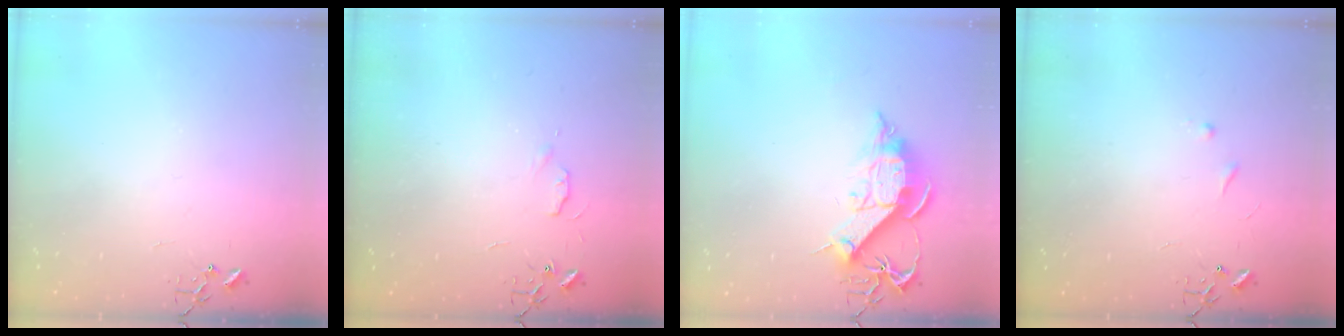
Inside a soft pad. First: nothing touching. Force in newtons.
{"total": 4.6, "press": 4.6, "slide": 0.7}
{"total": 13.2, "press": 13.1, "slide": 1.5}
{"total": 5.3, "press": 5.2, "slide": 0.7}